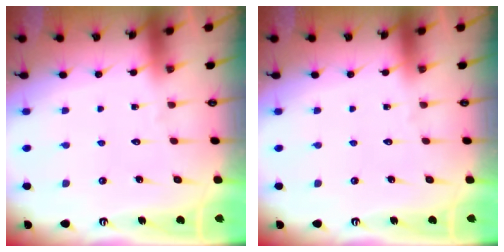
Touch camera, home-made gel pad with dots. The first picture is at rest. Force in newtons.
{"total": 0.0}